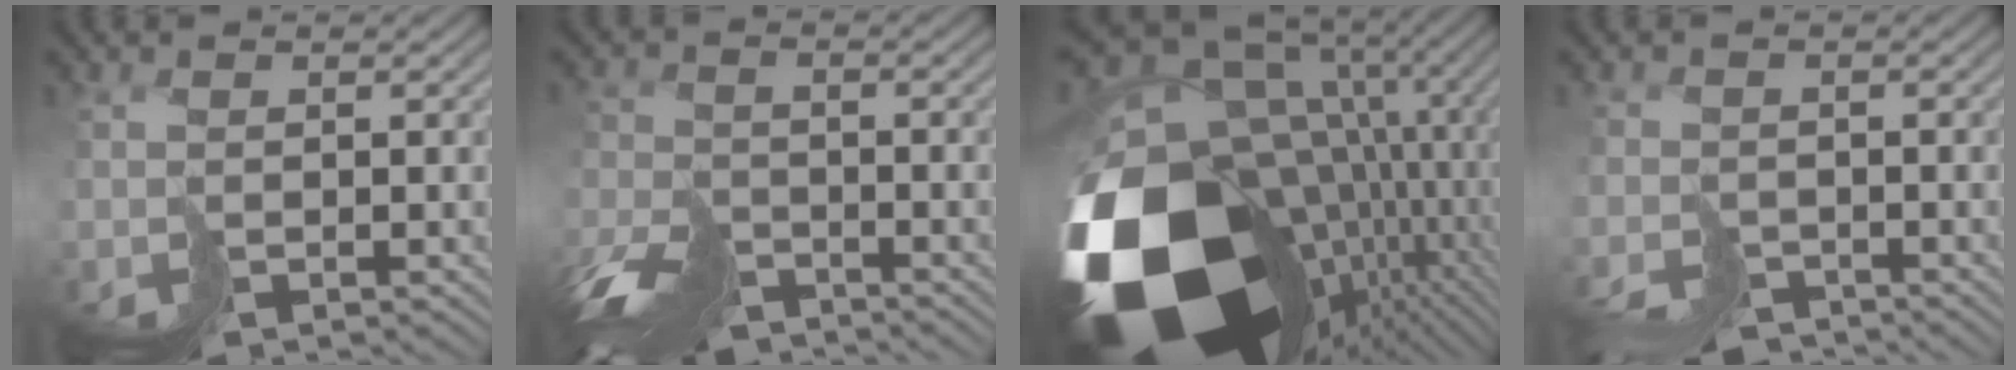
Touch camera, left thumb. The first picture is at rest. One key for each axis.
{"total": 8.6, "fx": -7.2, "fy": 3.0, "fz": 3.5, "tx": -0.084, "ty": -0.017, "tz": -0.144}
{"total": 20.2, "fx": -5.0, "fy": 14.5, "fz": 13.2, "tx": -0.296, "ty": -0.063, "tz": -0.042}
{"total": 4.1, "fx": -3.8, "fy": 1.2, "fz": 0.8, "tx": -0.008, "ty": -0.009, "tz": -0.075}